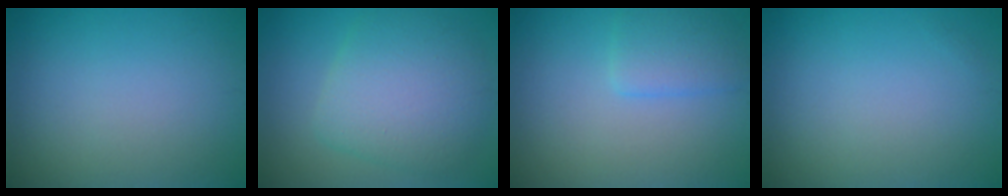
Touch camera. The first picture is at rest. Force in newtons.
{"total": 6.1, "press": 6.1, "slide": 0.3}
{"total": 2.6, "press": 2.6, "slide": 0.1}
{"total": 0.0}